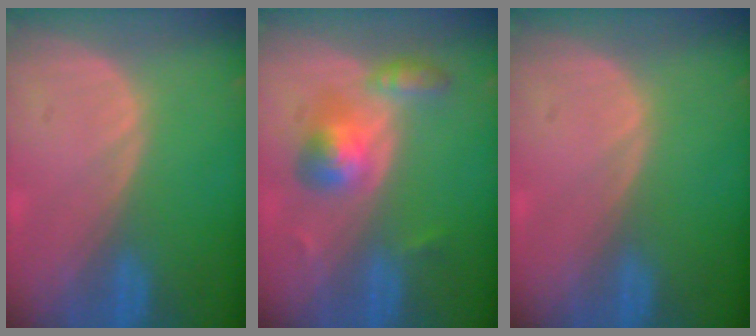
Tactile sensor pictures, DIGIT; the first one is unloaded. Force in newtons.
{"total": 5.4, "press": 5.3, "slide": 1.4}
{"total": 0.0}